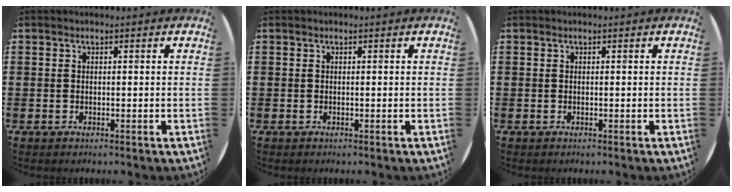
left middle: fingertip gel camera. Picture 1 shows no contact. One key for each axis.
{"total": 0.0}
{"total": 0.0}